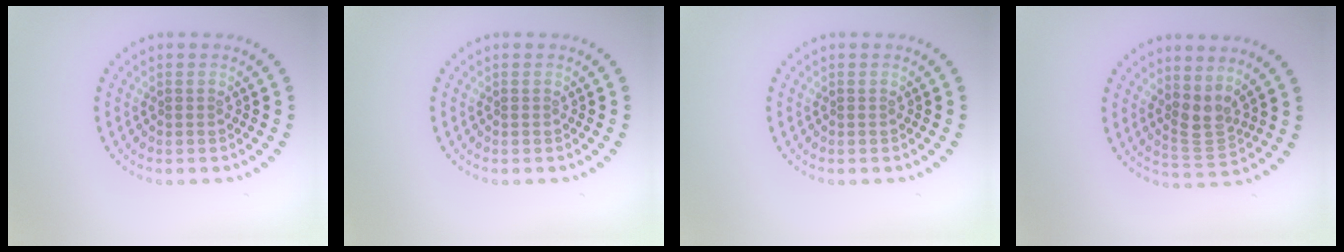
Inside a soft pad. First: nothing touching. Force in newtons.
{"total": 0.0}
{"total": 0.0}
{"total": 2.3, "press": 1.9, "slide": 1.4}